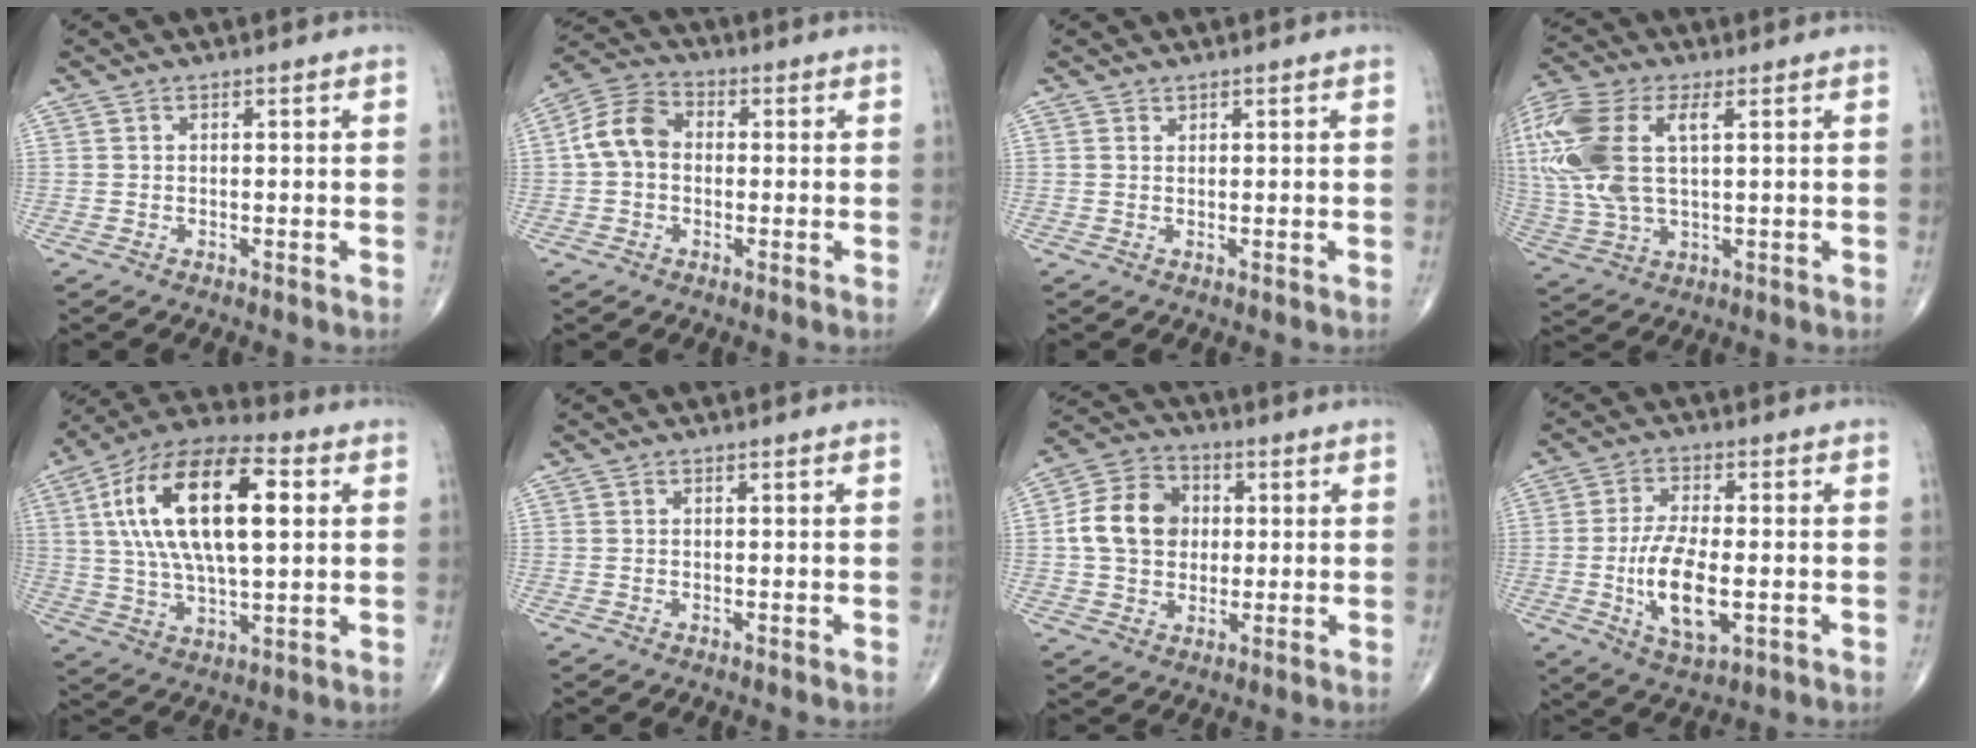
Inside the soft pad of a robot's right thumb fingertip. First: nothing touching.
{"total": 8.1, "force": [0.1, 6.1, 5.3], "torque": [-0.093, 0.028, -0.011]}
{"total": 0.5, "force": [0.4, 0.3, 0.0], "torque": [0.004, -0.002, 0.006]}
{"total": 19.3, "force": [4.5, 9.9, 15.9], "torque": [-0.395, 0.008, 0.084]}
{"total": 23.0, "force": [5.1, 10.3, 19.9], "torque": [-0.360, 0.010, 0.079]}
{"total": 0.0}
{"total": 12.0, "force": [1.0, 9.7, 7.0], "torque": [-0.102, 0.015, 0.012]}
{"total": 11.2, "force": [-2.0, 4.8, 9.9], "torque": [-0.184, -0.003, -0.031]}